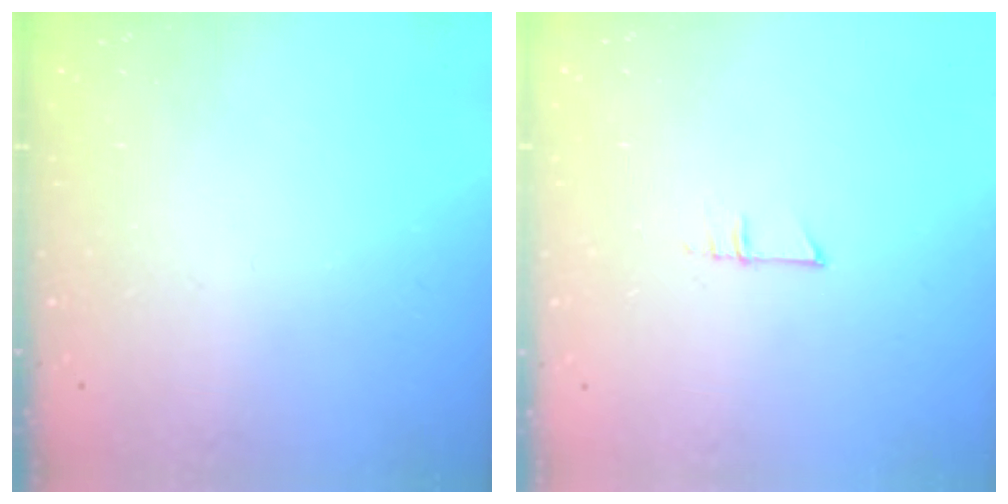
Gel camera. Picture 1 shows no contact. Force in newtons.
{"total": 4.6, "press": 4.6, "slide": 0.4}